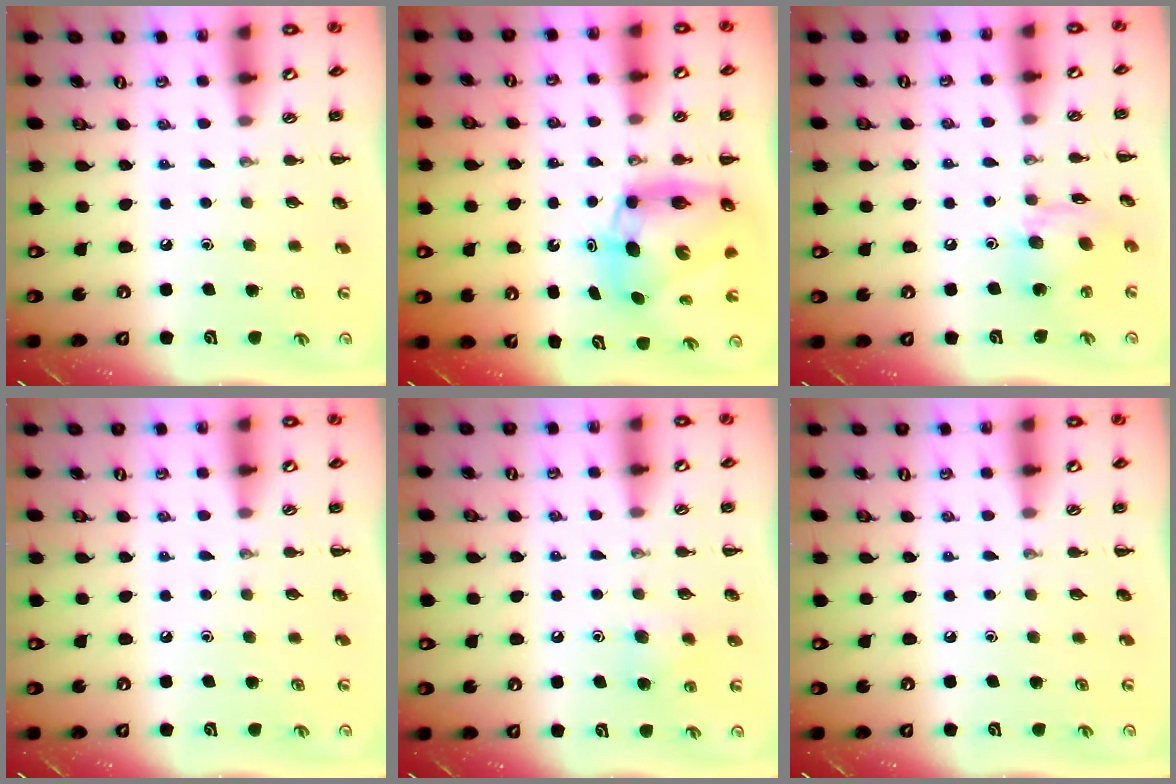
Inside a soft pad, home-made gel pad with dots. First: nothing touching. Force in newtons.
{"total": 9.3, "press": 8.8, "slide": 2.8}
{"total": 12.3, "press": 12.2, "slide": 1.4}
{"total": 0.0}
{"total": 7.9, "press": 7.7, "slide": 1.7}
{"total": 0.0}